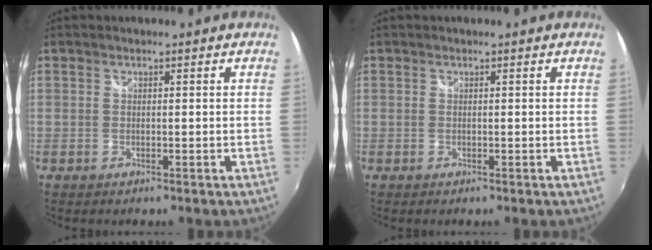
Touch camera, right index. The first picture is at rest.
{"total": 0.0}